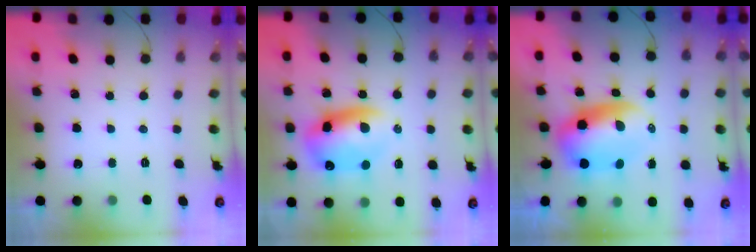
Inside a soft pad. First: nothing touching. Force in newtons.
{"total": 11.5, "press": 11.1, "slide": 2.9}
{"total": 8.3, "press": 7.9, "slide": 2.3}